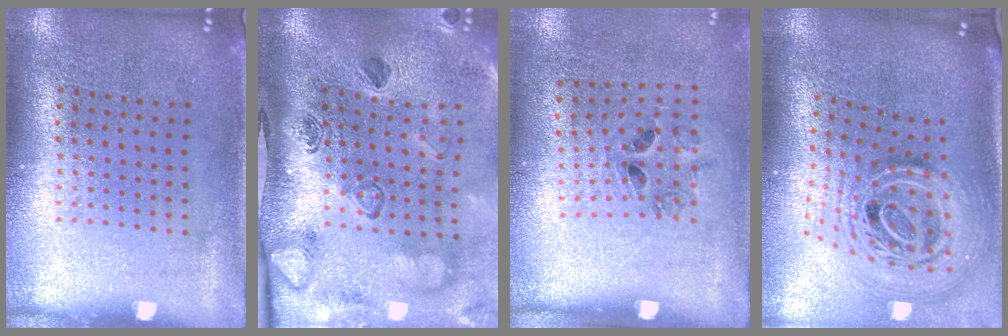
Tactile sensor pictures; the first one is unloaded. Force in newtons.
{"total": 2.8, "press": 2.3, "slide": 1.6}
{"total": 1.3, "press": 0.6, "slide": 1.1}
{"total": 2.9, "press": 2.0, "slide": 2.1}